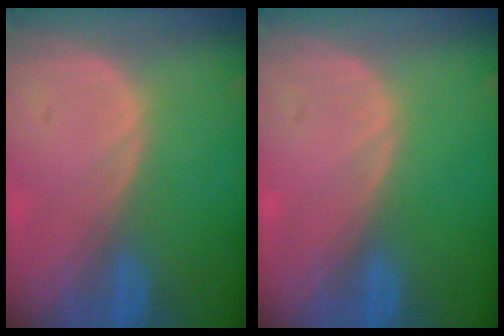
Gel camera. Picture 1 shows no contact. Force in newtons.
{"total": 0.0}